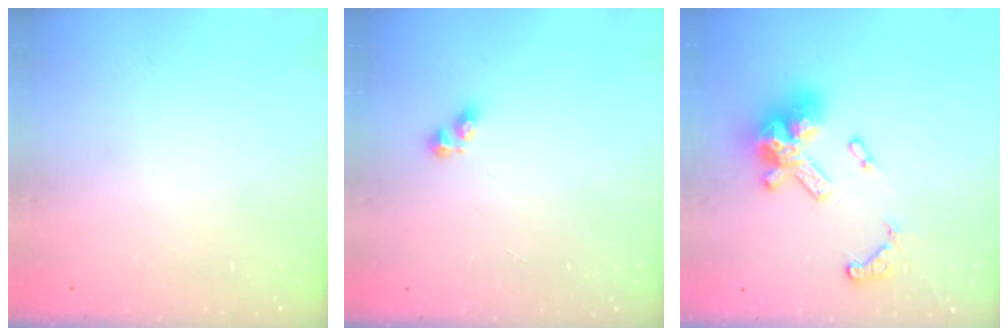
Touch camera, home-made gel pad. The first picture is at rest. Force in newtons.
{"total": 3.5, "press": 3.5, "slide": 0.4}
{"total": 15.1, "press": 15.1, "slide": 1.0}